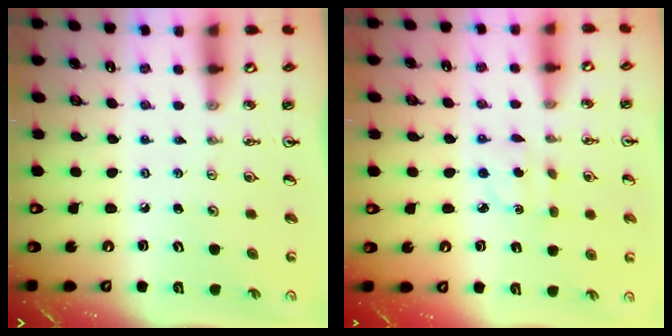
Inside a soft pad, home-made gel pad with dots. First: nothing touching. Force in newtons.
{"total": 2.4, "press": 2.2, "slide": 0.8}